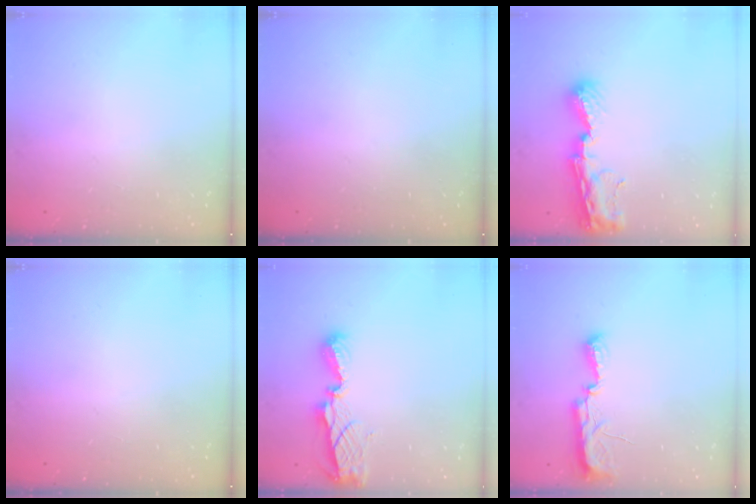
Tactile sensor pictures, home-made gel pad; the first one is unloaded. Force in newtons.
{"total": 0.0}
{"total": 9.8, "press": 9.7, "slide": 1.0}
{"total": 0.0}
{"total": 8.5, "press": 8.5, "slide": 0.3}
{"total": 9.8, "press": 8.9, "slide": 4.2}